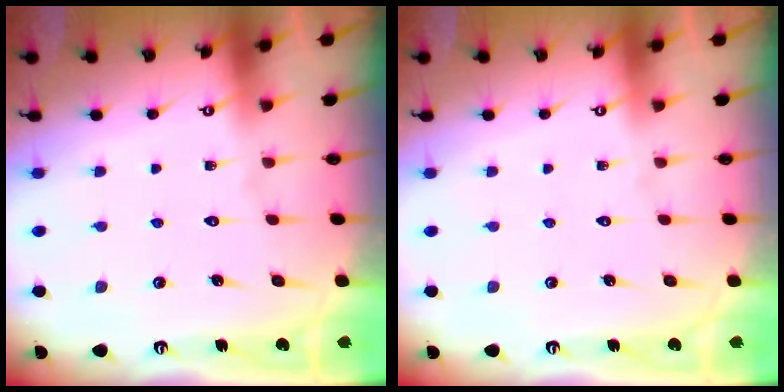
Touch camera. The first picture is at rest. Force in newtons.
{"total": 0.0}